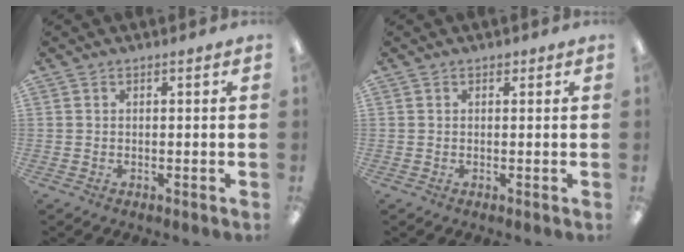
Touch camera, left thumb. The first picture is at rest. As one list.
[{"total": 0.7, "force": [0.5, 0.5, 0.2], "torque": [0.004, -0.001, 0.007]}]